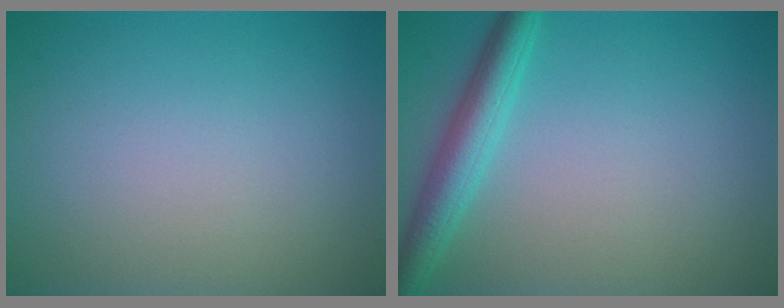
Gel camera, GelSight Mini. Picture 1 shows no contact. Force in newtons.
{"total": 3.8, "press": 3.8, "slide": 0.1}